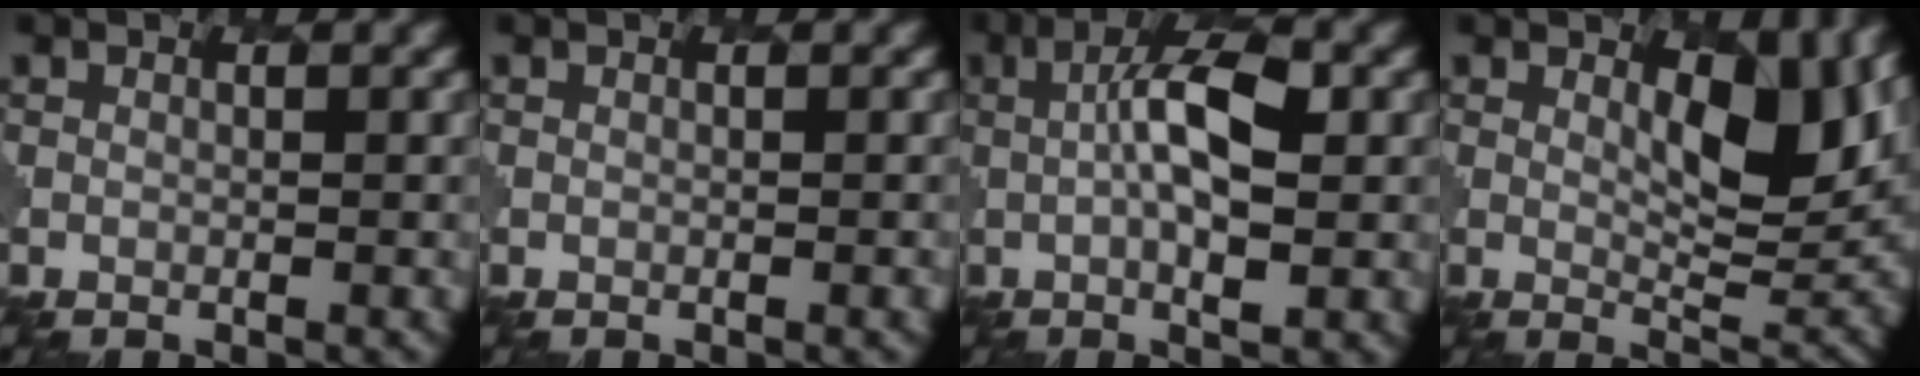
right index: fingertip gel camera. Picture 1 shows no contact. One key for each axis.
{"total": 0.6, "fx": -0.2, "fy": 0.2, "fz": 0.5, "tx": -0.001, "ty": 0.002, "tz": -0.001}
{"total": 6.3, "fx": 0.6, "fy": 1.7, "fz": 6.0, "tx": -0.105, "ty": 0.003, "tz": 0.011}
{"total": 6.4, "fx": 1.9, "fy": 2.6, "fz": 5.5, "tx": -0.076, "ty": -0.012, "tz": 0.040}